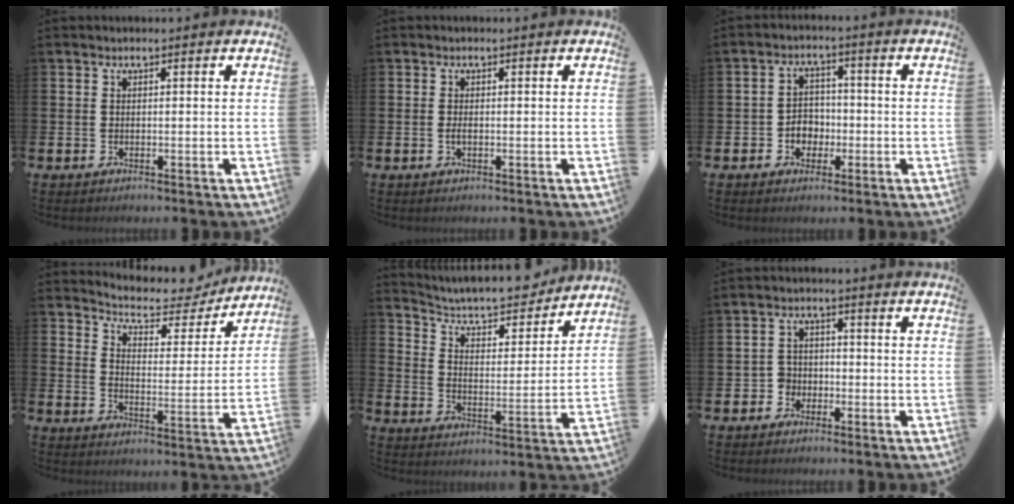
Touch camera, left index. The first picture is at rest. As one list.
[{"total": 0.9, "force": [-0.2, 0.3, 0.8], "torque": [-0.018, 0.002, -0.003]}, {"total": 3.5, "force": [-1.2, 3.1, 1.3], "torque": [-0.019, -0.001, -0.032]}, {"total": 5.9, "force": [5.5, 1.8, 1.0], "torque": [-0.034, -0.051, 0.086]}, {"total": 7.6, "force": [7.1, 1.8, 1.9], "torque": [-0.056, -0.059, 0.119]}, {"total": 2.8, "force": [-1.7, 2.3, 0.1], "torque": [-0.013, 0.006, -0.040]}]